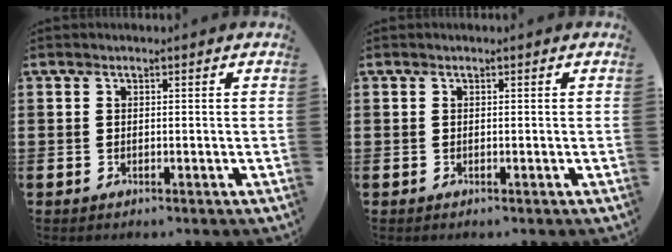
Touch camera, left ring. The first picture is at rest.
{"total": 0.0}